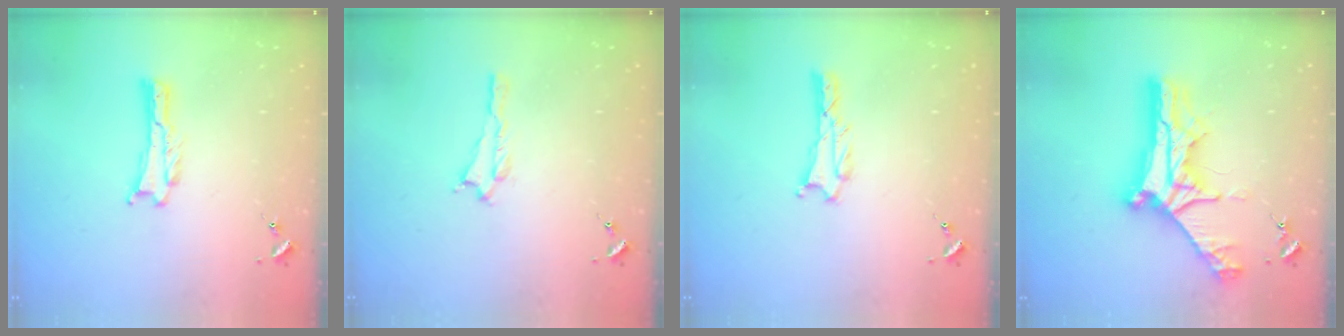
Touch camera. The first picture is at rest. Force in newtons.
{"total": 0.6, "press": 0.6, "slide": 0.2}
{"total": 1.0, "press": 1.0, "slide": 0.1}
{"total": 13.8, "press": 13.8, "slide": 1.0}